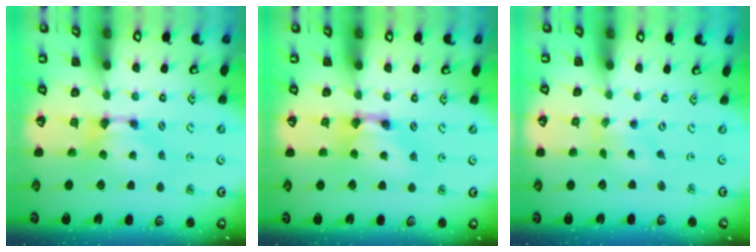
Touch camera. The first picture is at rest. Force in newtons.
{"total": 2.6, "press": 2.6, "slide": 0.2}
{"total": 2.7, "press": 2.5, "slide": 0.9}